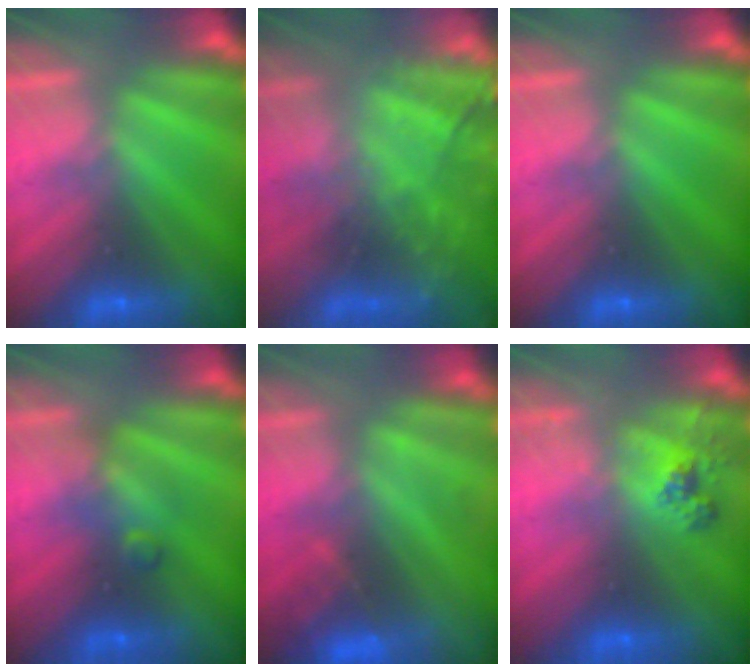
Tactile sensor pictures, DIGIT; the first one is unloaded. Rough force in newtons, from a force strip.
{"total": 8.0}
{"total": 0.0}
{"total": 2.4}
{"total": 4.7}
{"total": 2.6}